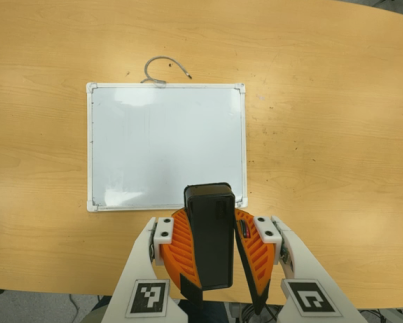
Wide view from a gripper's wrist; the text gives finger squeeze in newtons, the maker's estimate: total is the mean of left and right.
{"total": 10.8, "left": 10.7, "right": 10.9}